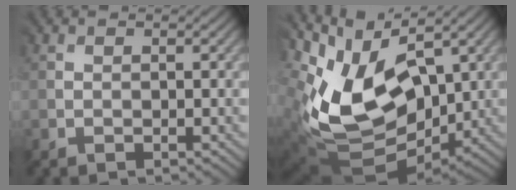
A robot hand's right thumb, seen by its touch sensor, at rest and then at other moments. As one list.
[{"total": 13.2, "force": [3.9, 8.9, 8.9], "torque": [-0.204, -0.009, 0.088]}]